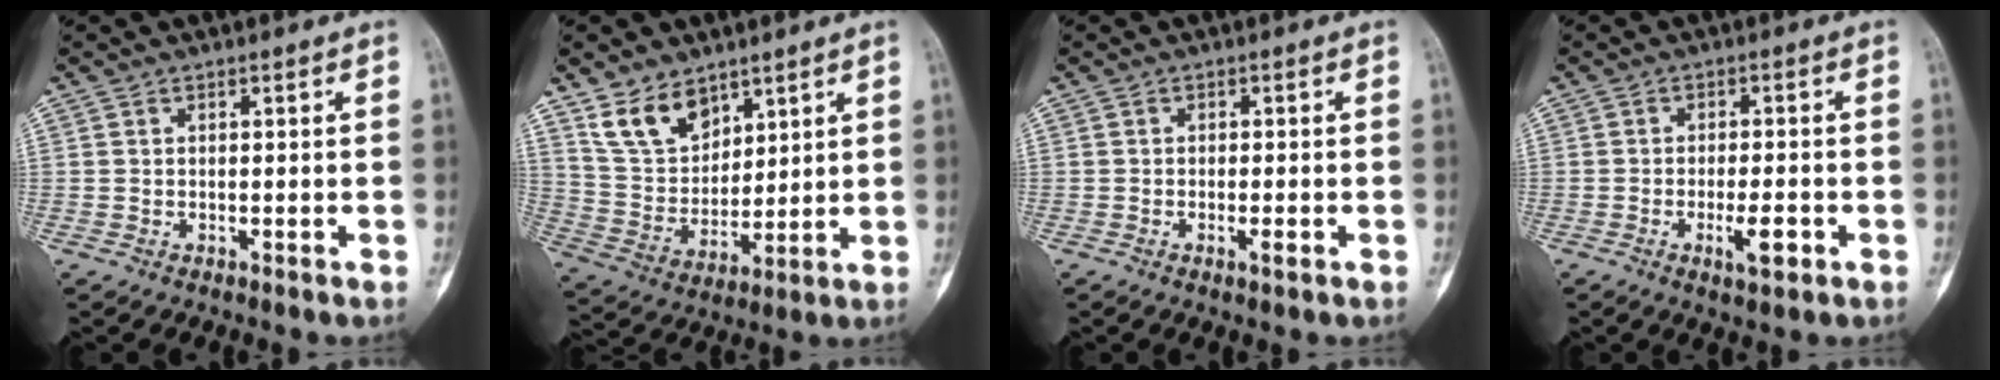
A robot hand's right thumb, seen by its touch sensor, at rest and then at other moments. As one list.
[{"total": 10.6, "force": [7.2, 6.5, 4.5], "torque": [-0.062, -0.038, 0.149]}, {"total": 1.9, "force": [-0.7, 0.5, 1.7], "torque": [-0.031, -0.001, -0.012]}, {"total": 5.1, "force": [-1.9, 1.7, 4.4], "torque": [-0.072, 0.002, -0.027]}]